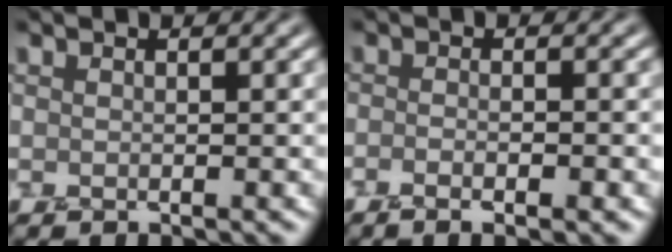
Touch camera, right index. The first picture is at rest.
{"total": 3.2, "force": [-1.2, 1.1, 2.7], "torque": [-0.020, 0.001, -0.021]}